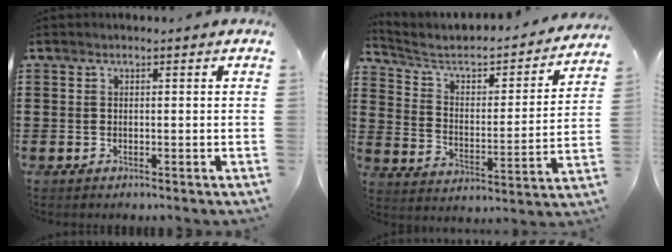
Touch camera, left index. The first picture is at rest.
{"total": 4.1, "force": [3.1, 2.0, 1.8], "torque": [-0.058, -0.026, 0.041]}